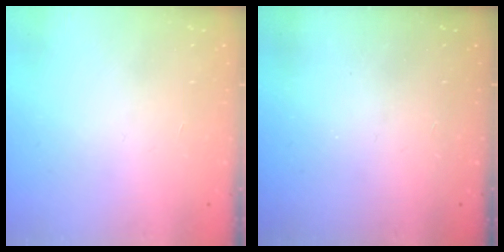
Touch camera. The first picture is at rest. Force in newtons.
{"total": 0.0}